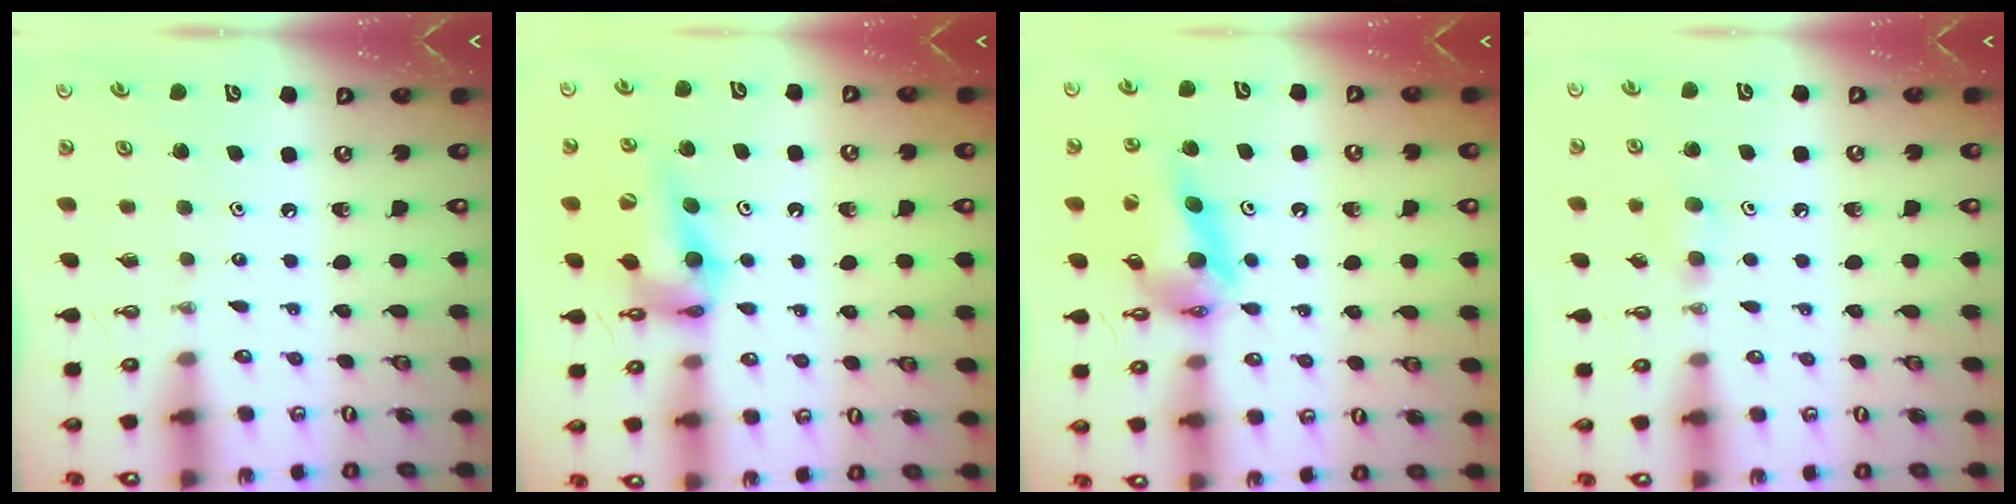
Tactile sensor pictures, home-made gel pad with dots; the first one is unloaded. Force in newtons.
{"total": 12.4, "press": 12.0, "slide": 3.1}
{"total": 13.9, "press": 13.8, "slide": 1.9}
{"total": 5.2, "press": 5.0, "slide": 1.2}